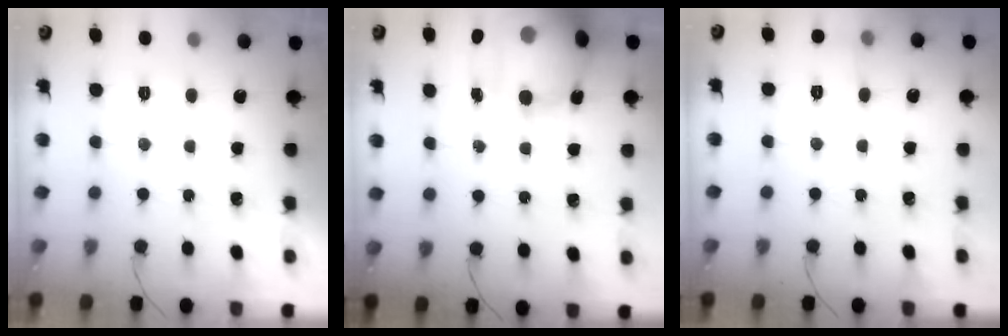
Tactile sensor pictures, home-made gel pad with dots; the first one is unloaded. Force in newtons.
{"total": 16.8, "press": 16.6, "slide": 2.3}
{"total": 5.6, "press": 5.3, "slide": 1.7}